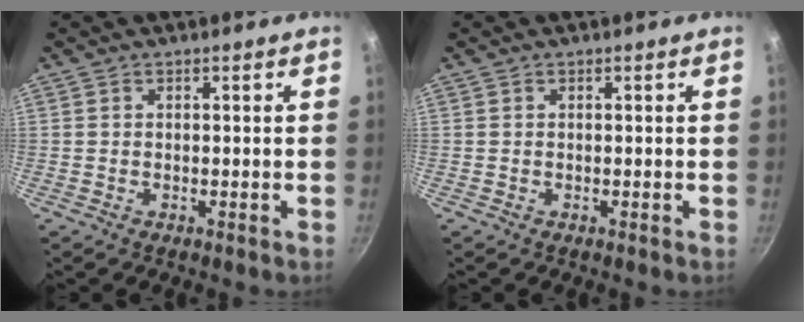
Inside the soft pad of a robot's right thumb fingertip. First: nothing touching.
{"total": 0.0}